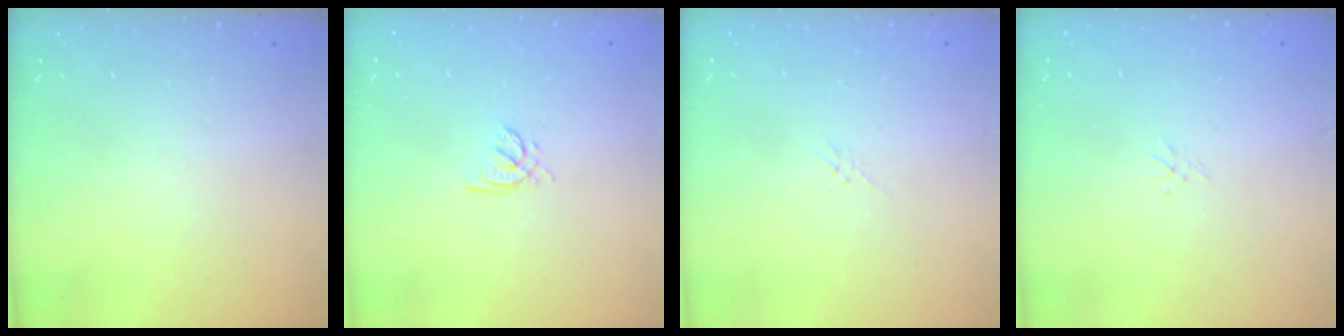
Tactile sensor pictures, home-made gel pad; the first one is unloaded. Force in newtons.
{"total": 1.4, "press": 1.4, "slide": 0.2}
{"total": 0.5, "press": 0.5, "slide": 0.2}
{"total": 1.1, "press": 1.0, "slide": 0.3}